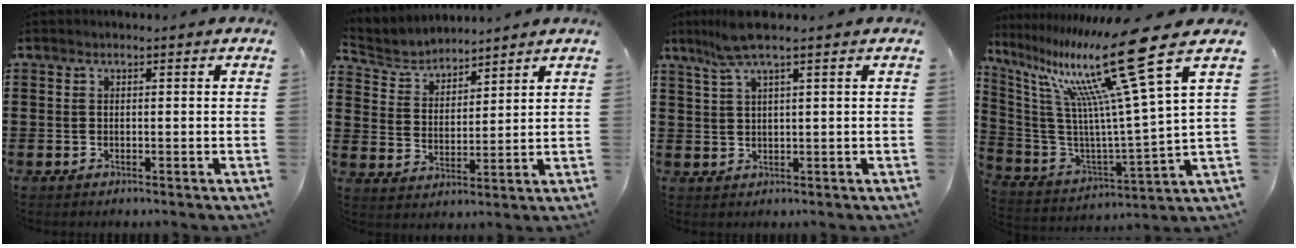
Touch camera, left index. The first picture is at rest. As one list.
[{"total": 4.5, "force": [4.3, 1.3, 0.2], "torque": [-0.028, -0.017, 0.075]}, {"total": 4.7, "force": [2.8, 0.2, 3.7], "torque": [-0.086, 0.001, 0.048]}, {"total": 20.0, "force": [12.4, 0.7, 15.7], "torque": [-0.312, -0.082, 0.179]}]